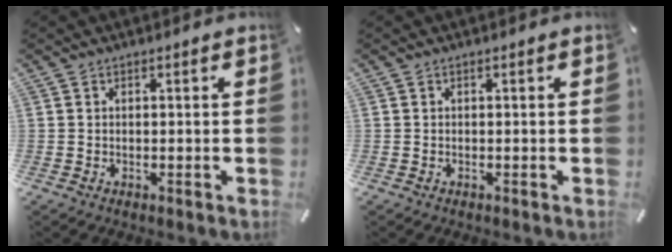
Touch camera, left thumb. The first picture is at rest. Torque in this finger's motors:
{"motor_torque": [-0.09, 0.12, -0.01, -0.03, 0.00]}